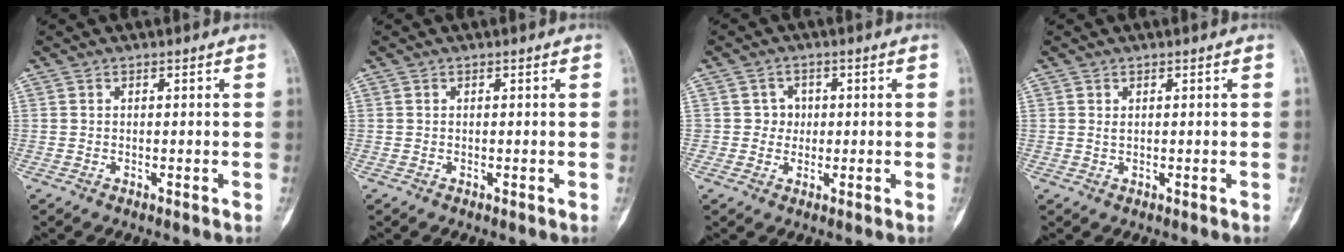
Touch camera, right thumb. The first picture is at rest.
{"total": 0.0}
{"total": 3.1, "force": [0.2, 3.0, 0.4], "torque": [0.021, 0.008, -0.003]}
{"total": 0.8, "force": [0.3, 0.4, 0.5], "torque": [-0.010, 0.001, 0.008]}